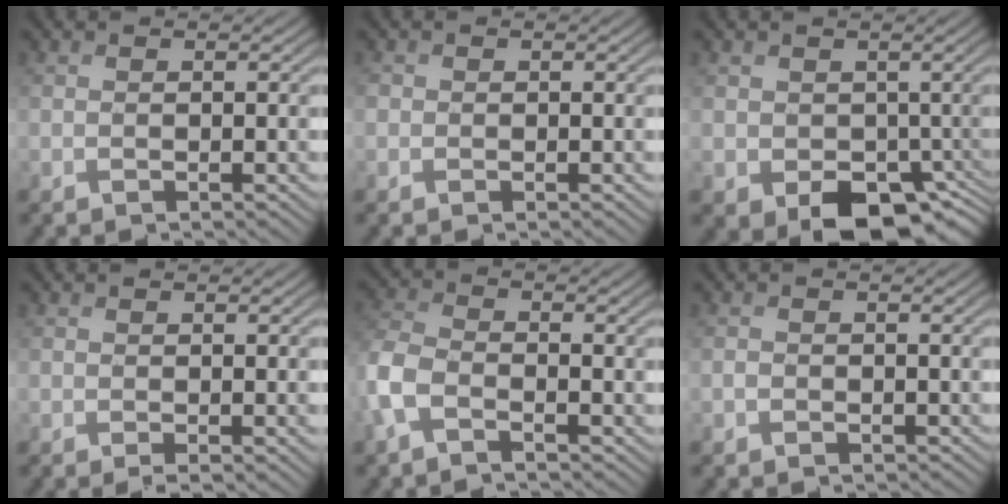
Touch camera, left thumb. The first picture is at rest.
{"total": 1.0, "force": [-0.2, 1.0, 0.2], "torque": [-0.002, -0.004, -0.009]}
{"total": 6.7, "force": [-2.5, 4.8, 4.0], "torque": [-0.077, -0.029, -0.032]}
{"total": 0.9, "force": [0.0, 0.2, 0.8], "torque": [-0.015, -0.005, 0.000]}
{"total": 5.9, "force": [-2.4, 3.7, 3.9], "torque": [-0.115, -0.004, -0.063]}
{"total": 1.0, "force": [-0.4, 0.9, 0.3], "torque": [-0.006, -0.004, -0.011]}